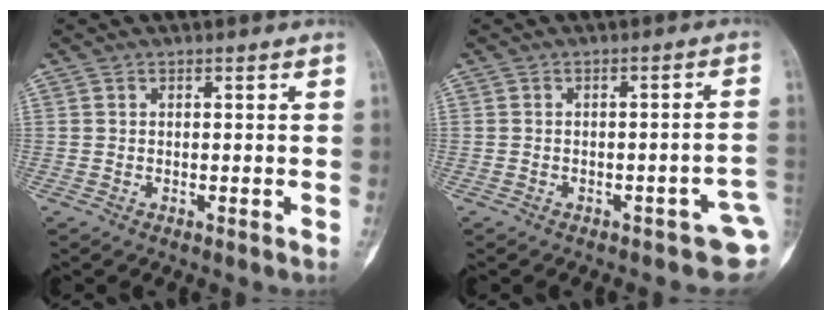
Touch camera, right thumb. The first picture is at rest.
{"total": 5.8, "force": [-2.6, 2.3, 4.7], "torque": [-0.043, 0.022, -0.030]}